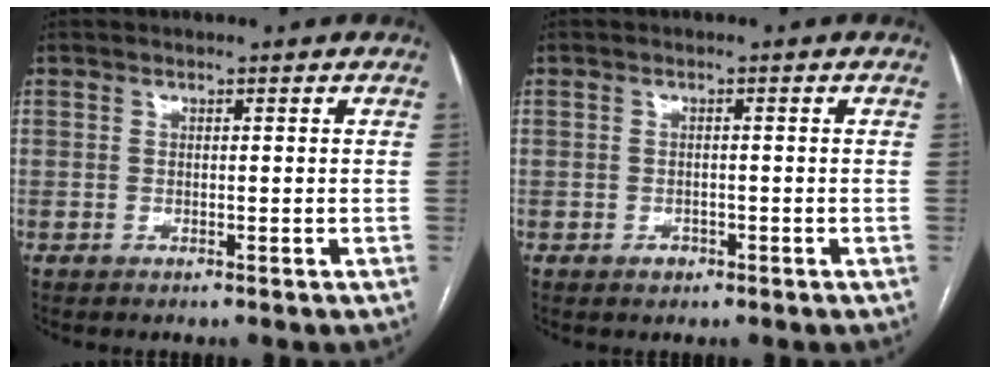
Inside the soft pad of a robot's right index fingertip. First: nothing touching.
{"total": 1.4, "force": [-0.8, 1.1, 0.4], "torque": [-0.005, 0.004, -0.009]}